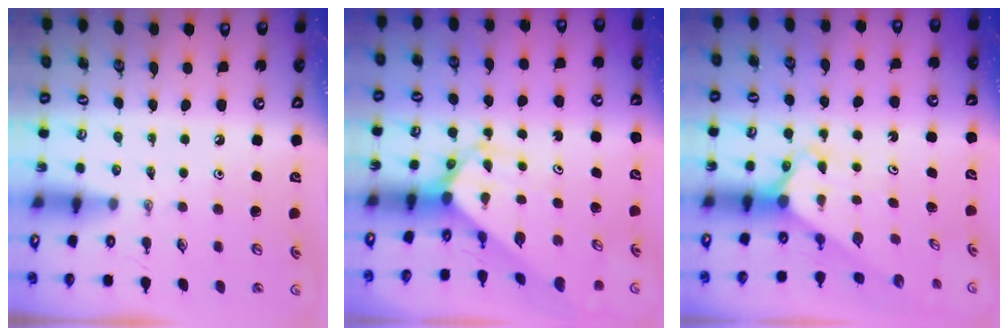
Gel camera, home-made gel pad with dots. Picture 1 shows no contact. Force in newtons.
{"total": 3.1, "press": 3.0, "slide": 0.3}
{"total": 2.3, "press": 2.3, "slide": 0.2}